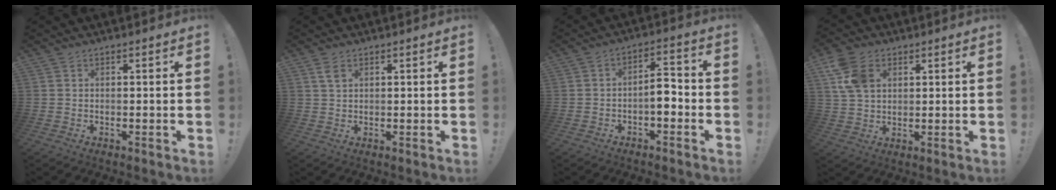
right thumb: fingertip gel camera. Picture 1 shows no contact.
{"total": 2.9, "force": [1.5, 1.5, 1.9], "torque": [-0.026, -0.005, 0.025]}
{"total": 6.5, "force": [-2.2, 3.0, 5.3], "torque": [-0.094, 0.014, -0.039]}
{"total": 10.3, "force": [3.7, 7.3, 6.2], "torque": [-0.121, 0.006, 0.075]}